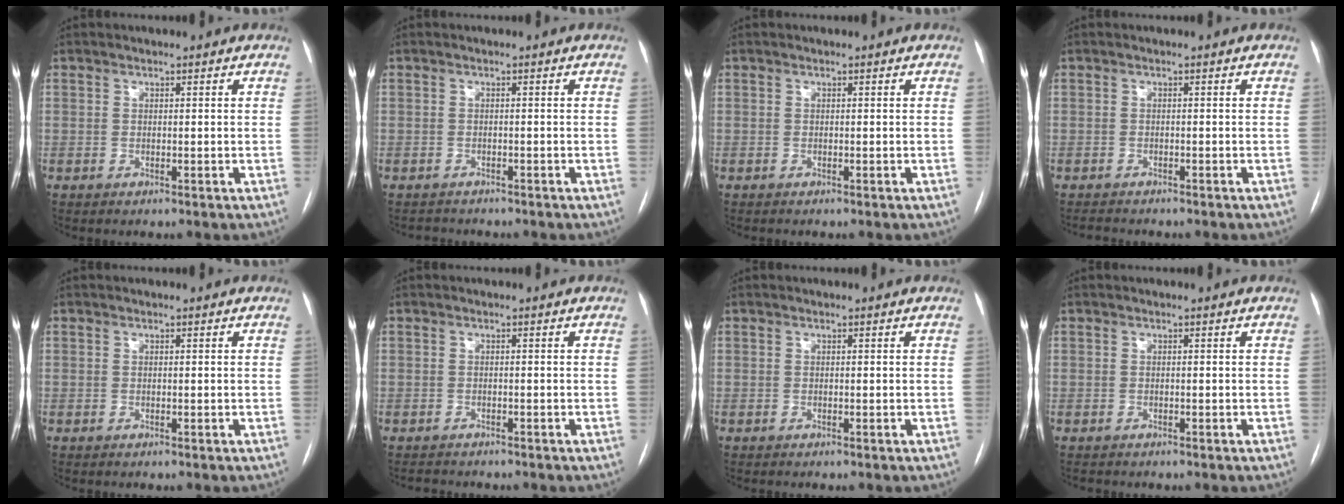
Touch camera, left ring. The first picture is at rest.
{"total": 1.9, "force": [-1.7, 0.7, -0.1], "torque": [-0.001, -0.004, -0.024]}
{"total": 0.0}
{"total": 2.4, "force": [-2.2, 0.5, 0.7], "torque": [-0.010, -0.006, -0.029]}
{"total": 0.0}
{"total": 2.6, "force": [-2.4, 0.8, 0.5], "torque": [-0.009, -0.005, -0.031]}
{"total": 0.0}
{"total": 1.1, "force": [-1.0, 0.4, 0.3], "torque": [-0.006, -0.003, -0.011]}